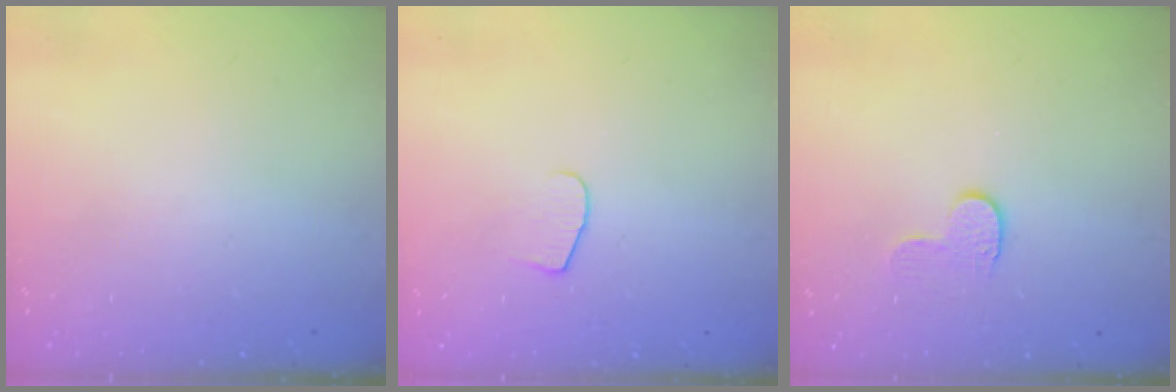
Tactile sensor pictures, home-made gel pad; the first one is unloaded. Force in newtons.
{"total": 5.5, "press": 5.5, "slide": 0.5}
{"total": 5.8, "press": 5.8, "slide": 0.5}